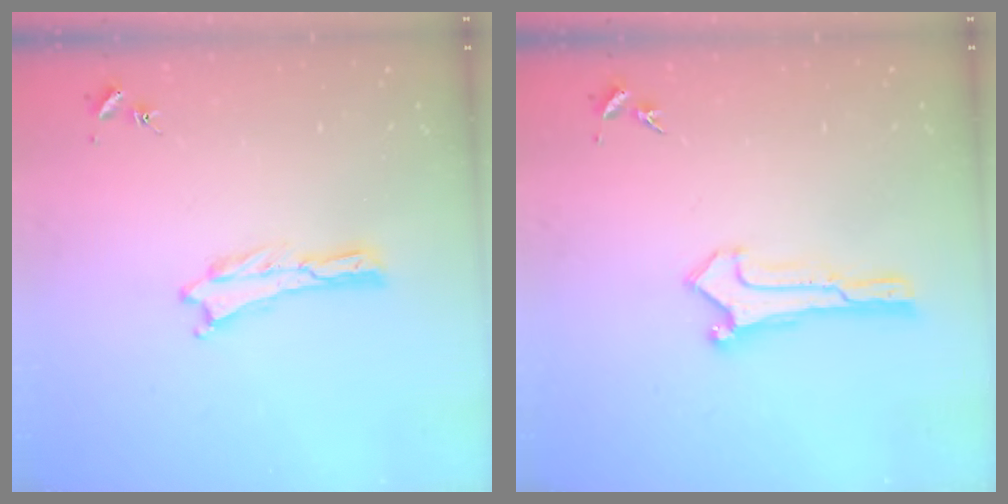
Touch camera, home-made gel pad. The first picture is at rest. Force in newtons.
{"total": 0.0}